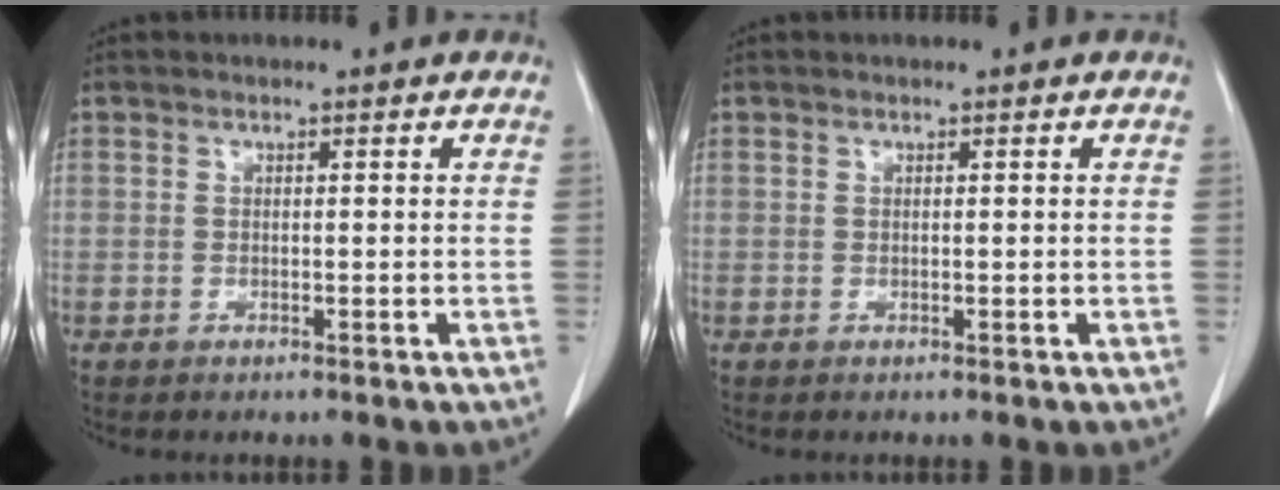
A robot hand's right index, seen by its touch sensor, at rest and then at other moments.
{"total": 0.0}